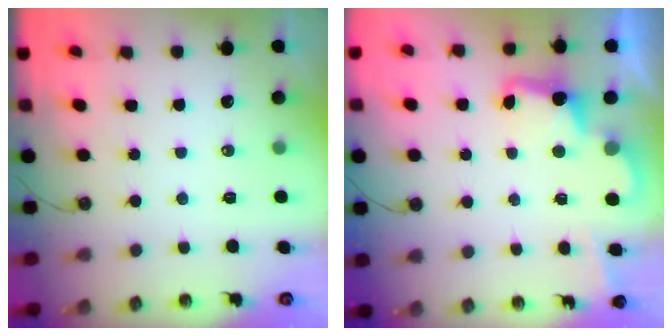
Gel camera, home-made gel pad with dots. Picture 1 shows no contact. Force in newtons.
{"total": 4.1, "press": 4.1, "slide": 0.4}